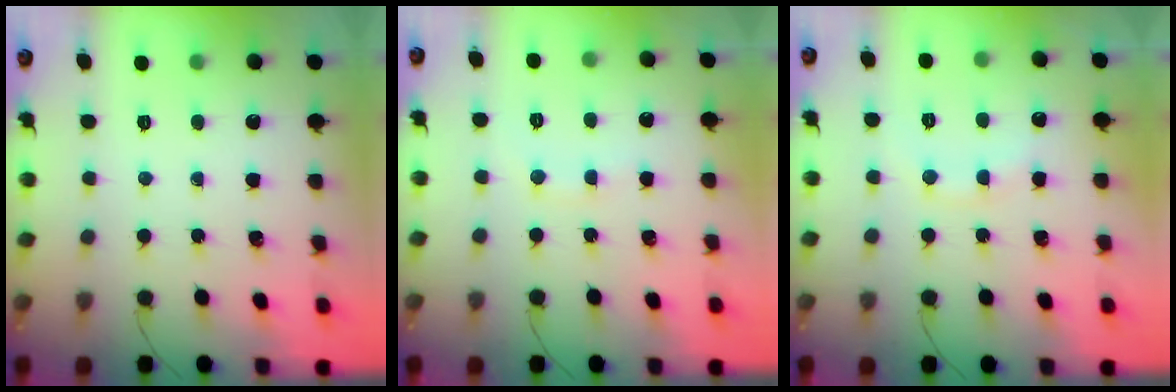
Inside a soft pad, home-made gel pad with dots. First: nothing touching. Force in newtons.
{"total": 6.3, "press": 6.2, "slide": 1.4}
{"total": 9.2, "press": 9.1, "slide": 1.2}